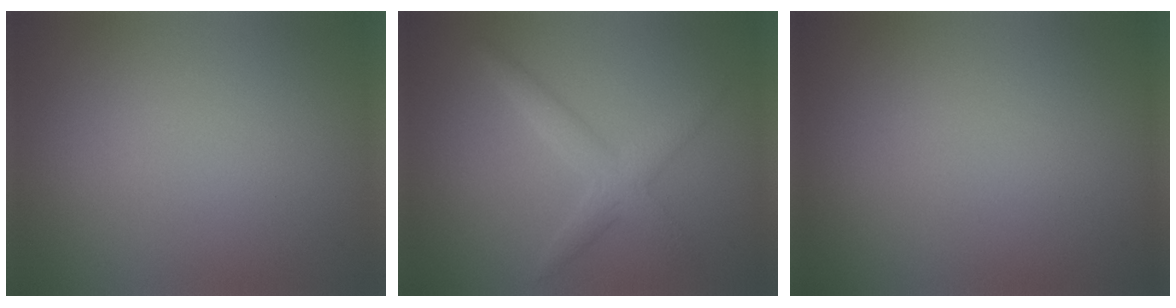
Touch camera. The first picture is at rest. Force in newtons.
{"total": 2.8, "press": 2.8, "slide": 0.1}
{"total": 0.0}